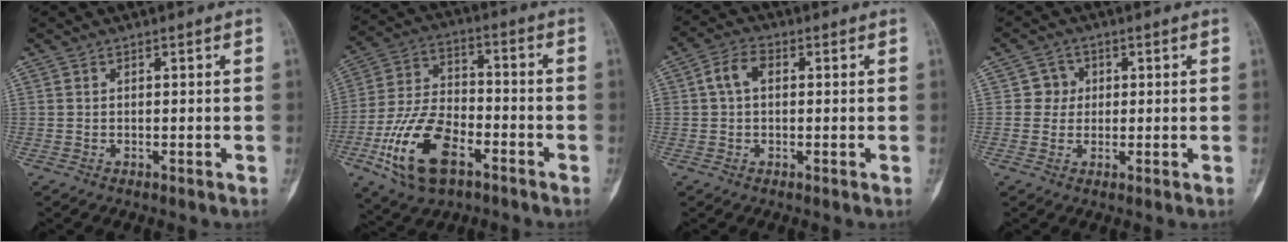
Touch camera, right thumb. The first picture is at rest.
{"total": 16.4, "force": [-7.3, 8.8, 11.8], "torque": [-0.223, 0.029, -0.134]}
{"total": 5.0, "force": [0.8, 3.3, 3.6], "torque": [-0.069, 0.017, 0.011]}
{"total": 3.4, "force": [0.5, 3.3, 0.4], "torque": [0.019, 0.006, 0.000]}